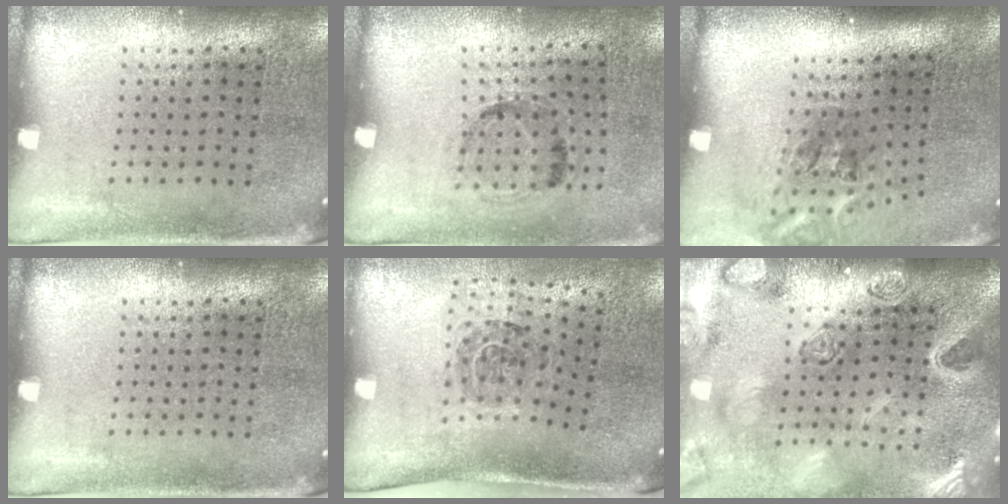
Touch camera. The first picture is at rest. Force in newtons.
{"total": 1.1, "press": 0.6, "slide": 0.9}
{"total": 2.3, "press": 1.3, "slide": 1.9}
{"total": 0.0}
{"total": 1.4, "press": 1.0, "slide": 1.0}
{"total": 3.9, "press": 3.1, "slide": 2.4}